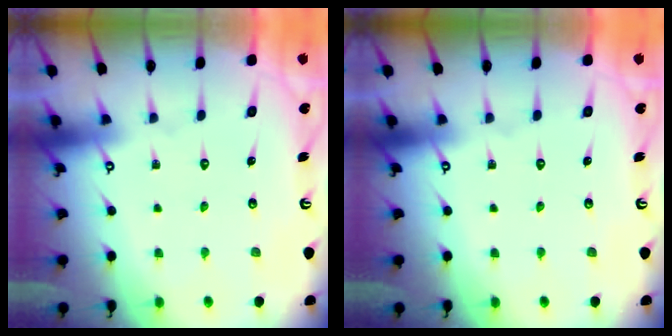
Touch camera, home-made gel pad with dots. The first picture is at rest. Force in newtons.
{"total": 0.0}